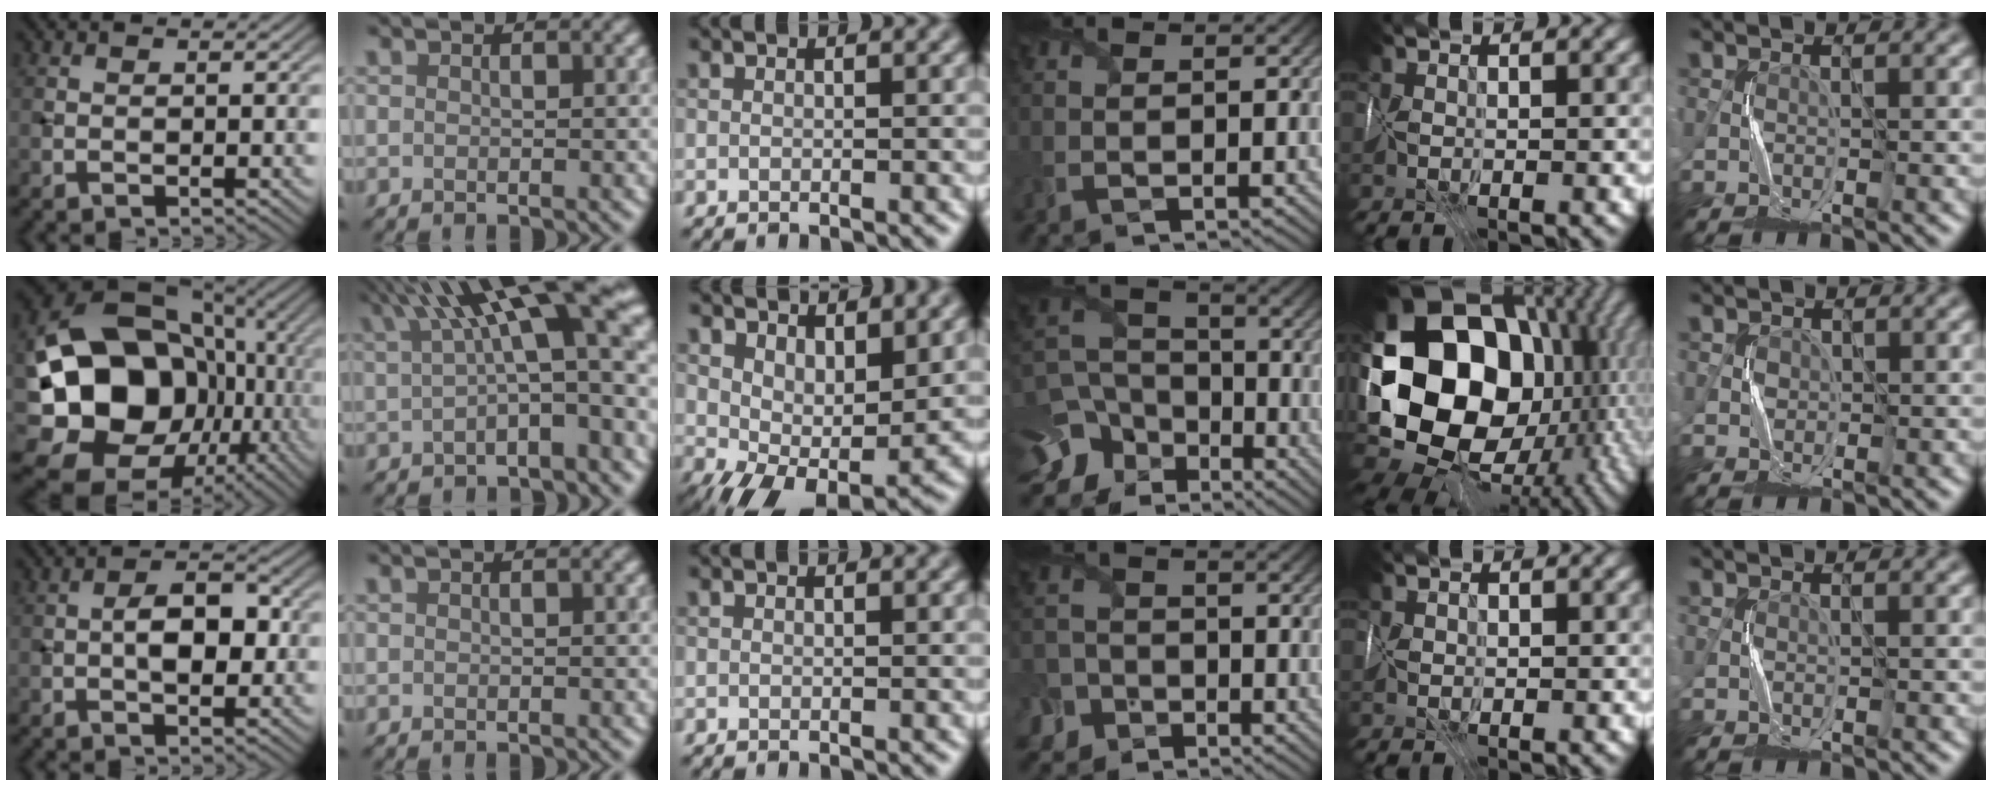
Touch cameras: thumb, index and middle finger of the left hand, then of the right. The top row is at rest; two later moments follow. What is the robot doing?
{"motion": "fold", "object": "map"}